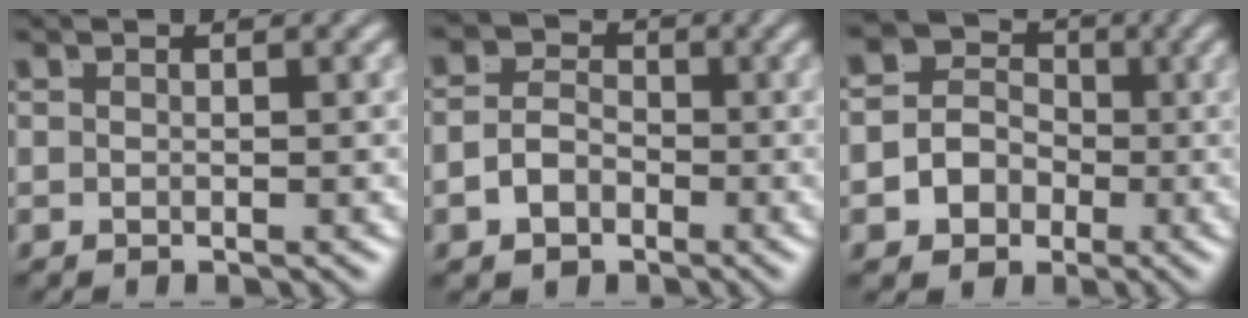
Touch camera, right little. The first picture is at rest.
{"total": 5.8, "force": [-1.7, 5.2, 2.0], "torque": [-0.037, -0.019, -0.031]}
{"total": 11.8, "force": [-0.8, 10.8, 4.8], "torque": [-0.124, -0.039, -0.020]}